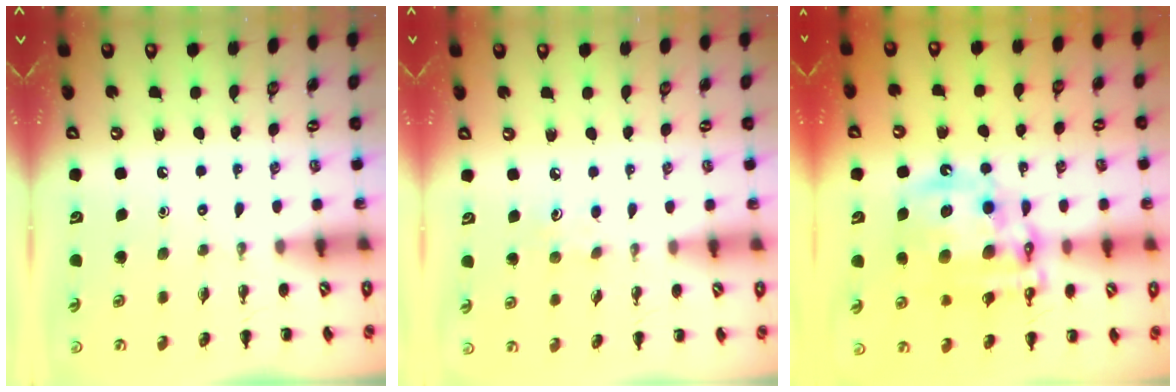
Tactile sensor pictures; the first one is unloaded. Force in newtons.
{"total": 5.6, "press": 5.4, "slide": 1.6}
{"total": 17.5, "press": 17.0, "slide": 3.8}